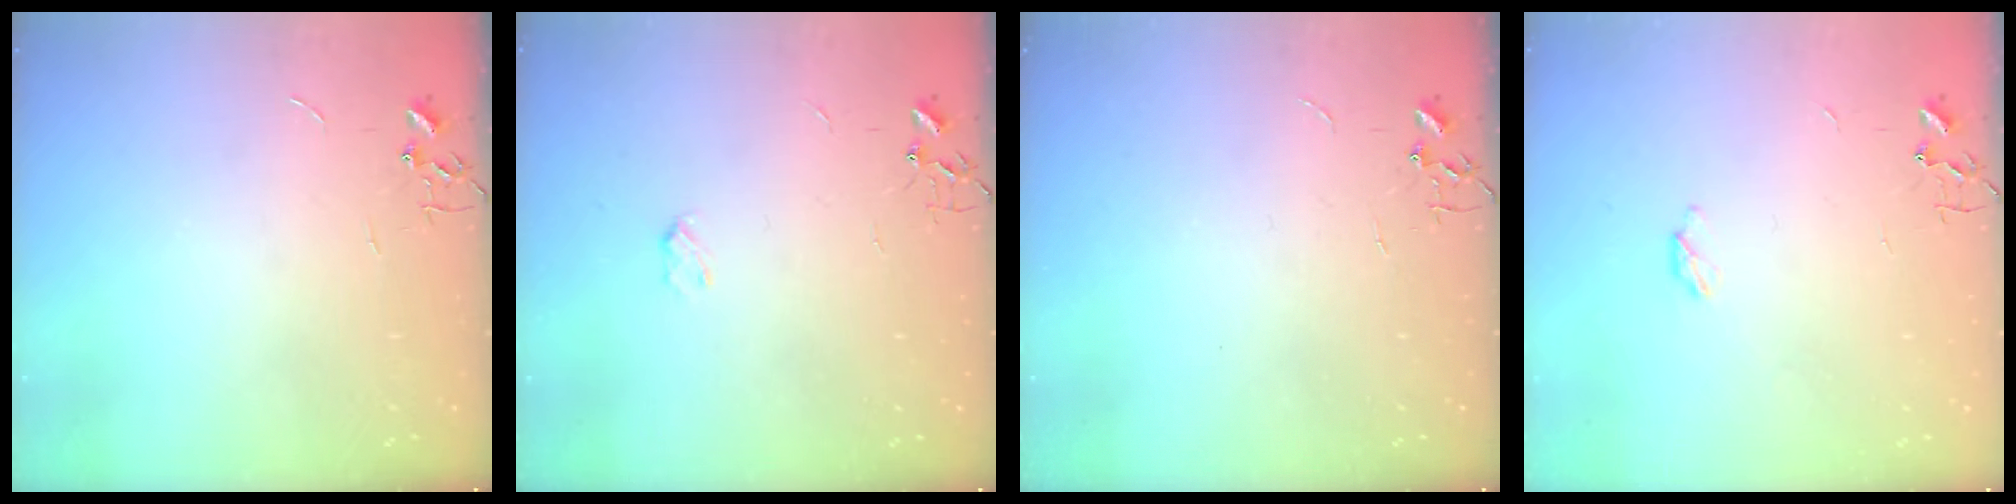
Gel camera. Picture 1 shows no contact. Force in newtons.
{"total": 2.8, "press": 2.8, "slide": 0.5}
{"total": 0.0}
{"total": 2.8, "press": 2.7, "slide": 0.5}